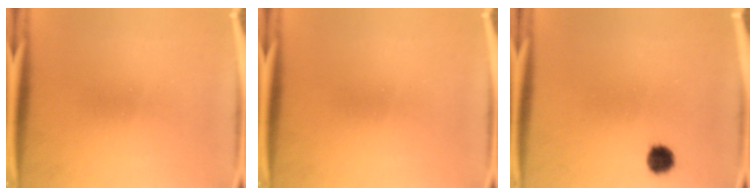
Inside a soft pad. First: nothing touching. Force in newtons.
{"total": 0.0}
{"total": 3.3}